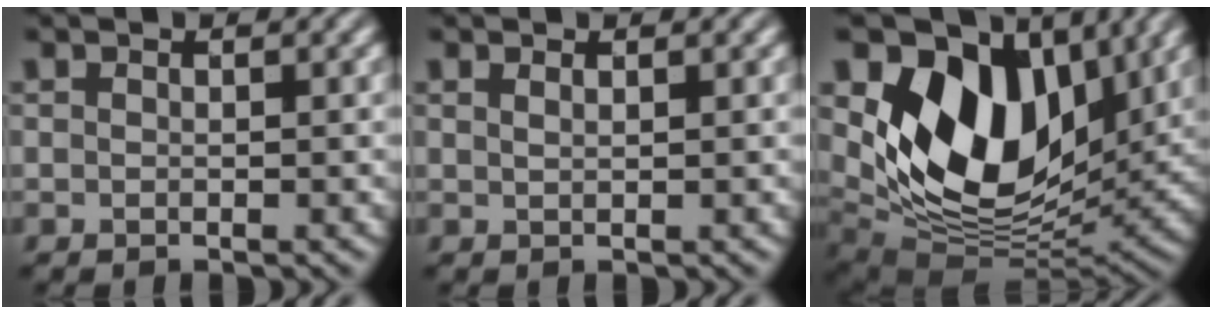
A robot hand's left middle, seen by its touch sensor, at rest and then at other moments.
{"total": 0.7, "force": [0.4, 0.3, 0.4], "torque": [-0.008, 0.001, 0.005]}
{"total": 12.6, "force": [4.8, 7.8, 8.7], "torque": [-0.158, -0.003, 0.090]}